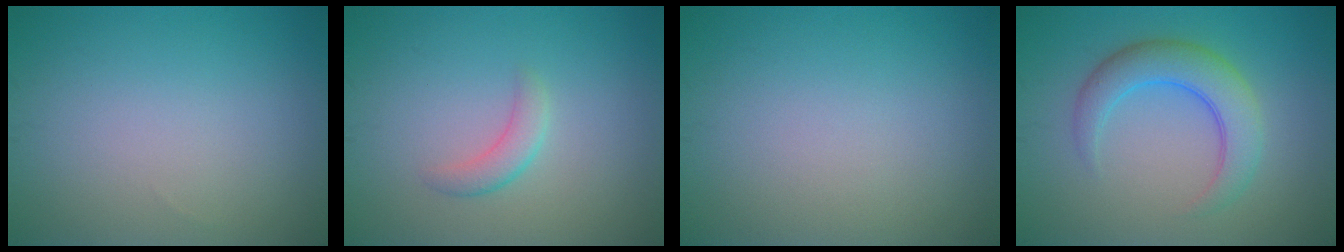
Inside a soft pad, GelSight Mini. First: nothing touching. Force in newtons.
{"total": 1.8, "press": 1.8, "slide": 0.1}
{"total": 0.0}
{"total": 4.7, "press": 4.7, "slide": 0.0}